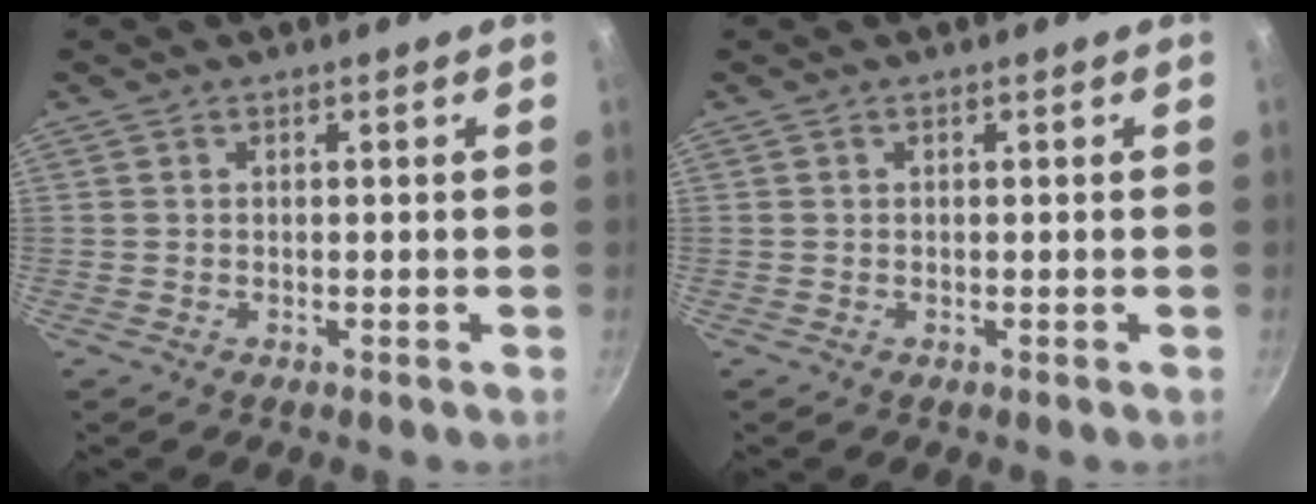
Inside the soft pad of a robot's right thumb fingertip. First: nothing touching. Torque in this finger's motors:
{"motor_torque": [-0.01, 0.01, -0.11, 0.14, 0.00]}